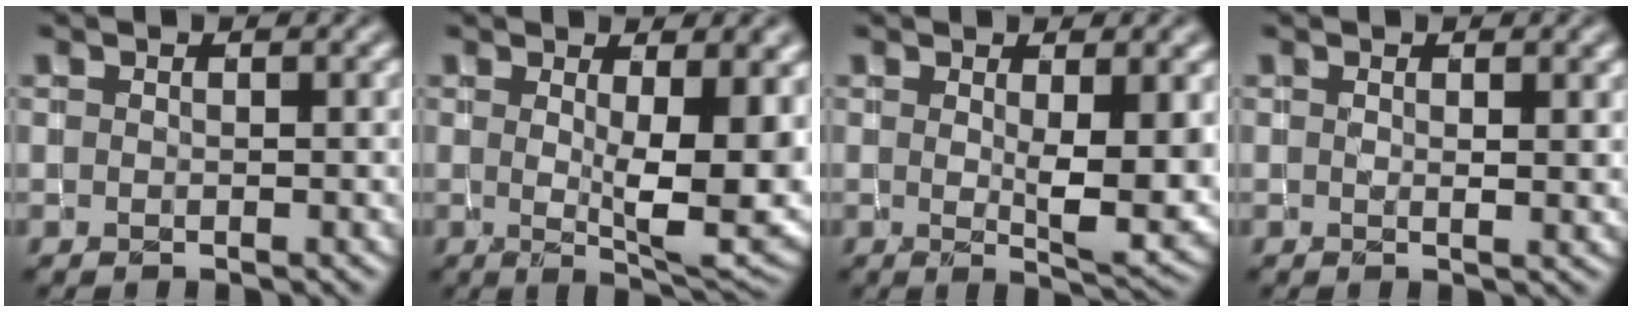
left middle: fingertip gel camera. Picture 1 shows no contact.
{"total": 9.9, "force": [0.9, 3.1, 9.3], "torque": [-0.125, -0.016, 0.021]}
{"total": 5.9, "force": [0.7, 1.4, 5.7], "torque": [-0.088, -0.015, 0.020]}
{"total": 1.3, "force": [0.7, 0.4, 1.1], "torque": [-0.007, -0.001, 0.012]}